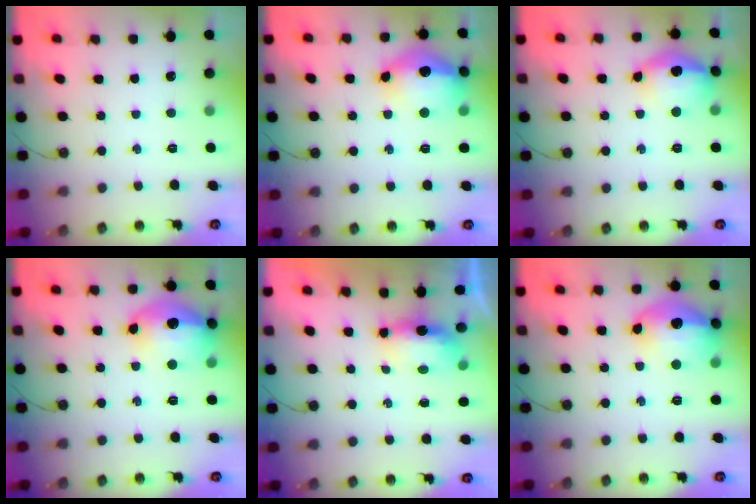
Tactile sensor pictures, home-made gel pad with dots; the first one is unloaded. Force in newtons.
{"total": 16.2, "press": 16.1, "slide": 1.5}
{"total": 14.4, "press": 14.3, "slide": 1.5}
{"total": 18.8, "press": 18.8, "slide": 1.1}
{"total": 8.1, "press": 6.6, "slide": 4.7}
{"total": 18.8, "press": 18.8, "slide": 1.1}